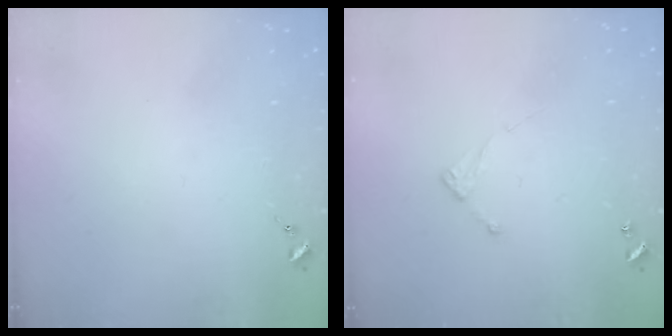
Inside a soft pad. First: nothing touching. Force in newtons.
{"total": 6.4, "press": 6.4, "slide": 0.4}